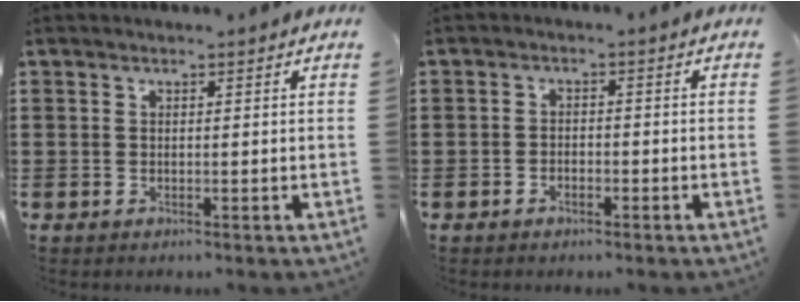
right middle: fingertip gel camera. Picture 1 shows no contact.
{"total": 1.7, "force": [-1.4, 0.8, 0.5], "torque": [-0.012, 0.001, -0.029]}